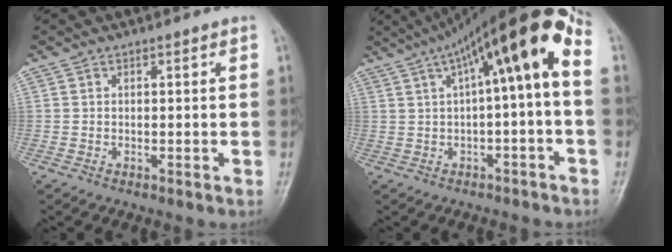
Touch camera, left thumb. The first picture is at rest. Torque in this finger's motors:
{"motor_torque": [0.50, 1.37, 2.02, -0.74, 0.41]}